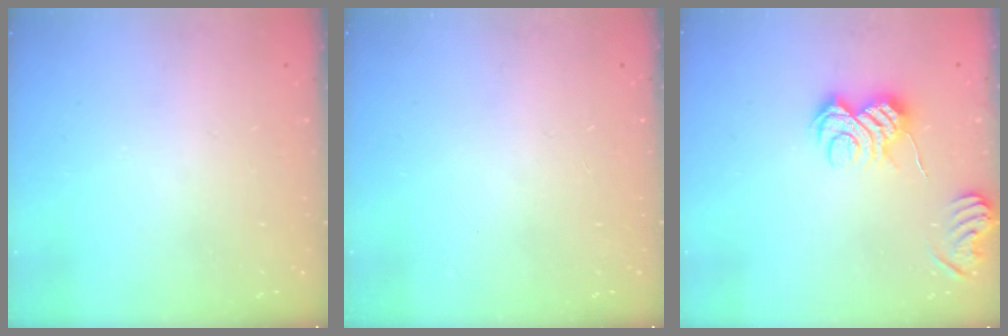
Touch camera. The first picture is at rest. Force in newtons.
{"total": 0.0}
{"total": 10.3, "press": 10.3, "slide": 0.7}